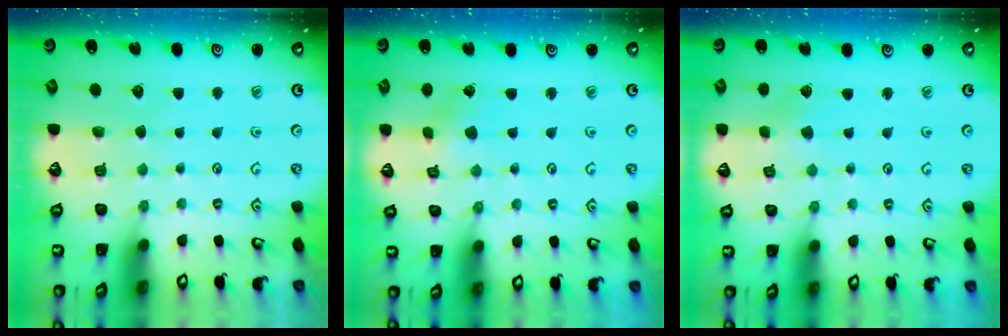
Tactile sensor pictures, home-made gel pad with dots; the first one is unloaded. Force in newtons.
{"total": 1.8, "press": 1.8, "slide": 0.2}
{"total": 1.6, "press": 1.6, "slide": 0.2}